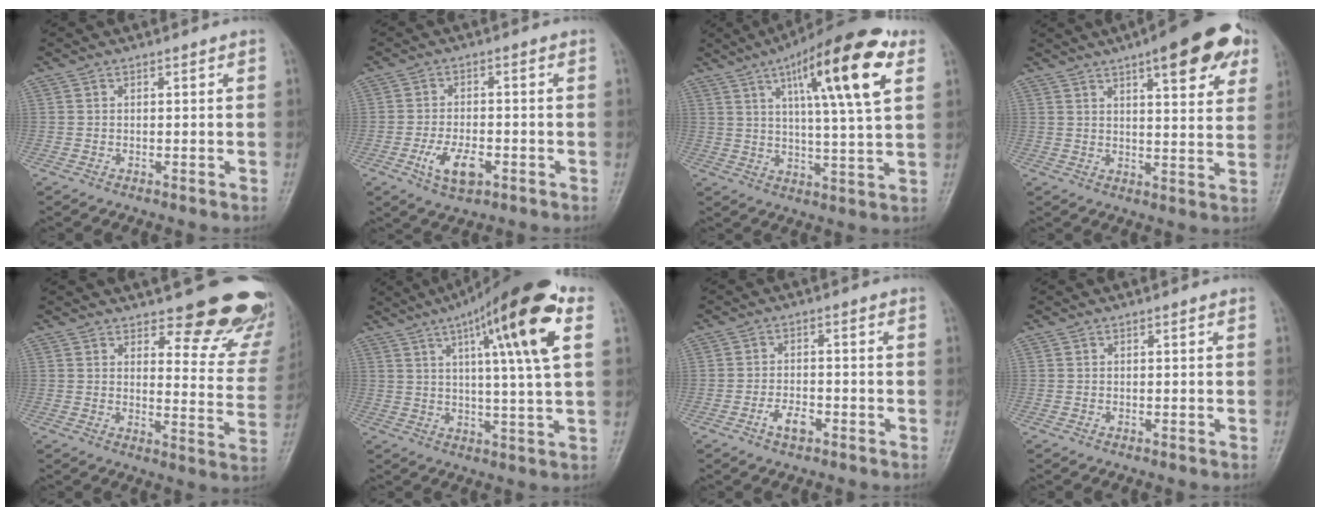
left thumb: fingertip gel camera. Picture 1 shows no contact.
{"total": 6.7, "force": [-2.7, 3.3, 5.1], "torque": [-0.093, 0.007, -0.046]}
{"total": 19.4, "force": [8.3, 3.9, 17.1], "torque": [-0.248, -0.016, 0.124]}
{"total": 15.5, "force": [8.2, 4.8, 12.3], "torque": [-0.129, -0.020, 0.105]}
{"total": 18.1, "force": [15.1, 6.3, 7.9], "torque": [-0.035, -0.111, 0.166]}
{"total": 18.7, "force": [7.3, 2.7, 17.0], "torque": [-0.254, -0.001, 0.104]}
{"total": 3.6, "force": [-2.0, 1.8, 2.5], "torque": [-0.042, 0.014, -0.037]}
{"total": 0.0}